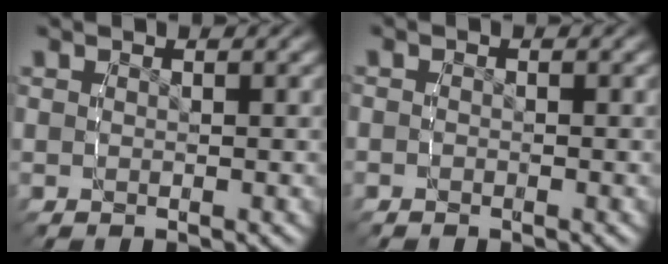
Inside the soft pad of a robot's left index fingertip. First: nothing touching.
{"total": 0.9, "force": [-0.9, 0.2, 0.0], "torque": [-0.001, -0.003, -0.018]}